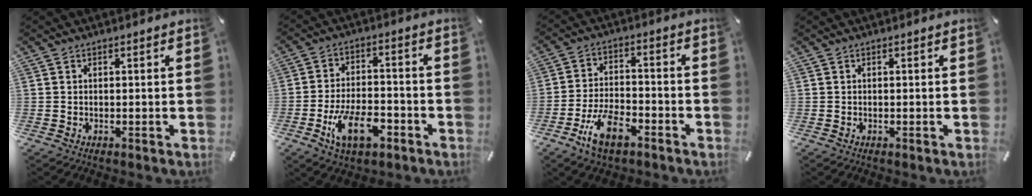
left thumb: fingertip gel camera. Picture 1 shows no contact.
{"total": 12.3, "force": [-5.7, 6.4, 8.8], "torque": [-0.173, 0.021, -0.101]}
{"total": 11.1, "force": [-6.2, 5.3, 7.5], "torque": [-0.153, 0.026, -0.113]}
{"total": 0.0}